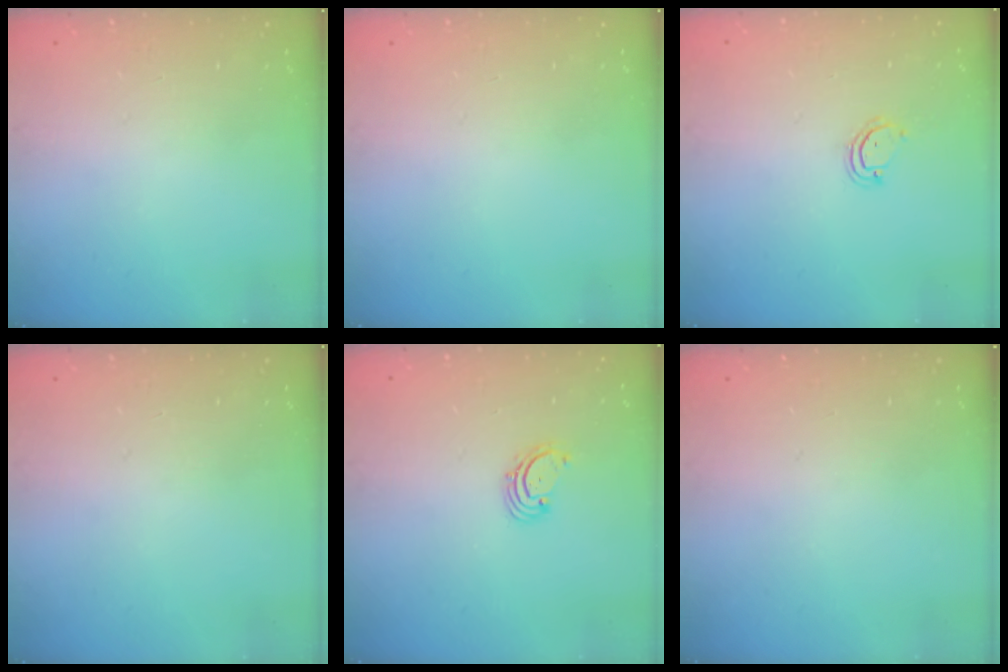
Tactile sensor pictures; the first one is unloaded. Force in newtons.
{"total": 0.0}
{"total": 3.6, "press": 3.6, "slide": 0.2}
{"total": 0.0}
{"total": 1.6, "press": 1.6, "slide": 0.2}
{"total": 0.0}